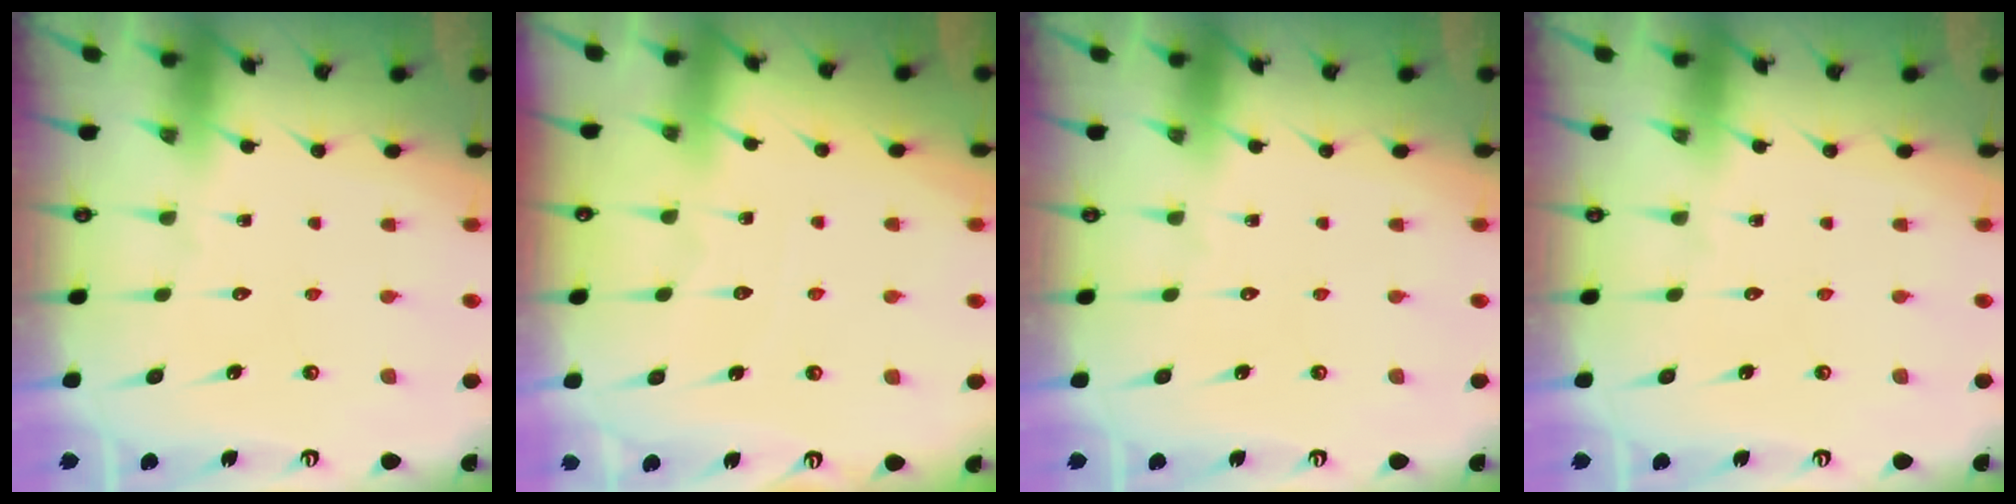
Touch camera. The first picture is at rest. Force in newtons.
{"total": 4.3, "press": 4.3, "slide": 0.6}
{"total": 0.0}
{"total": 0.0}